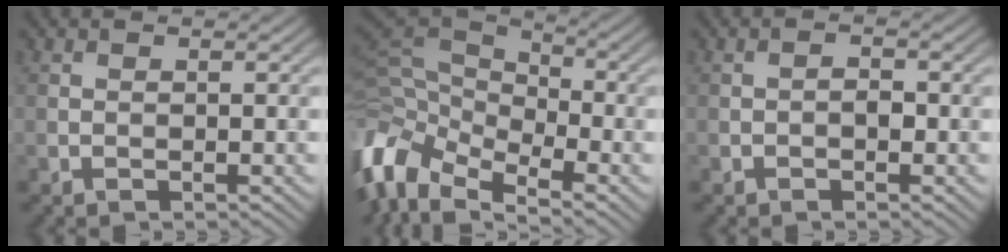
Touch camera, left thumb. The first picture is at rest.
{"total": 11.3, "force": [-4.1, 6.4, 8.4], "torque": [-0.217, -0.002, -0.073]}
{"total": 1.3, "force": [-0.5, 0.7, 1.0], "torque": [-0.015, 0.006, -0.011]}